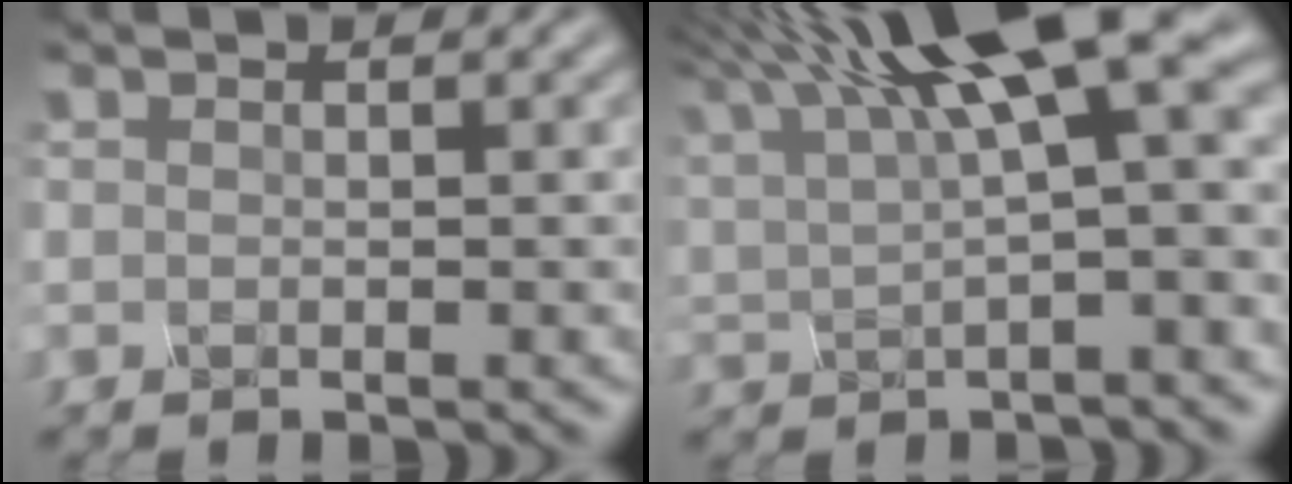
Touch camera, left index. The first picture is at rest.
{"total": 11.0, "force": [5.3, 1.8, 9.4], "torque": [-0.136, 0.027, 0.102]}